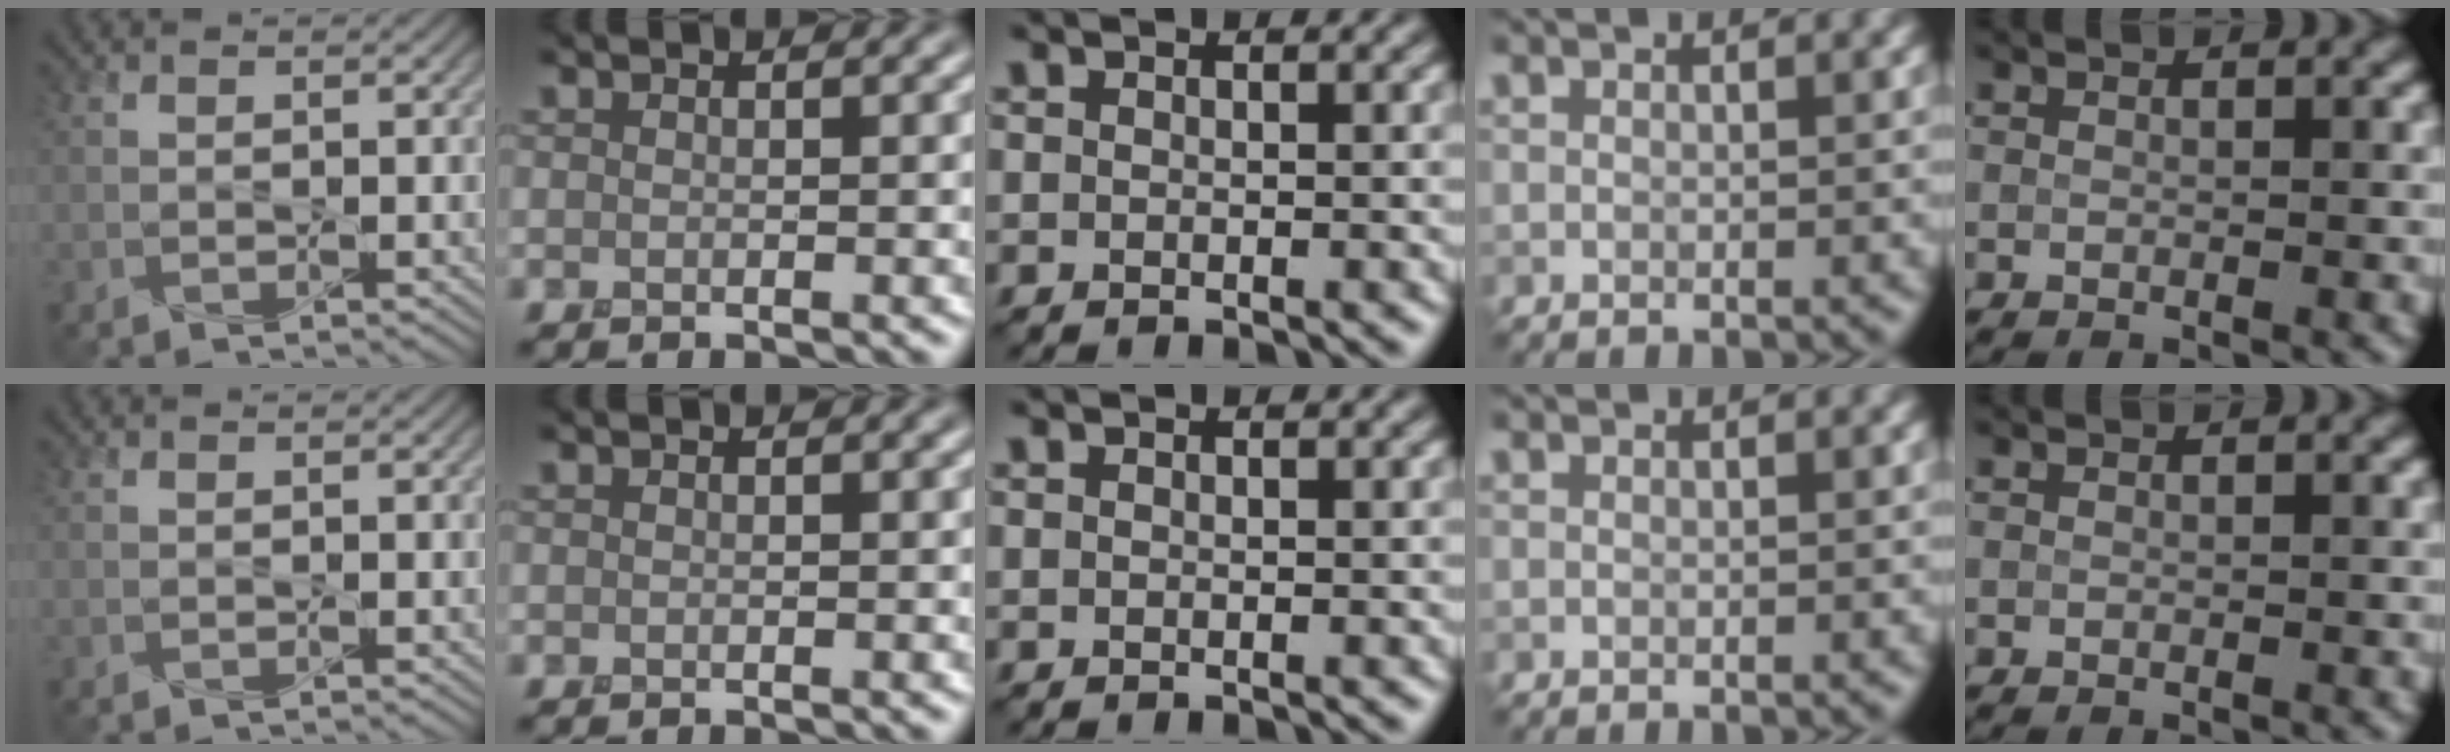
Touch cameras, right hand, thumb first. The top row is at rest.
{}